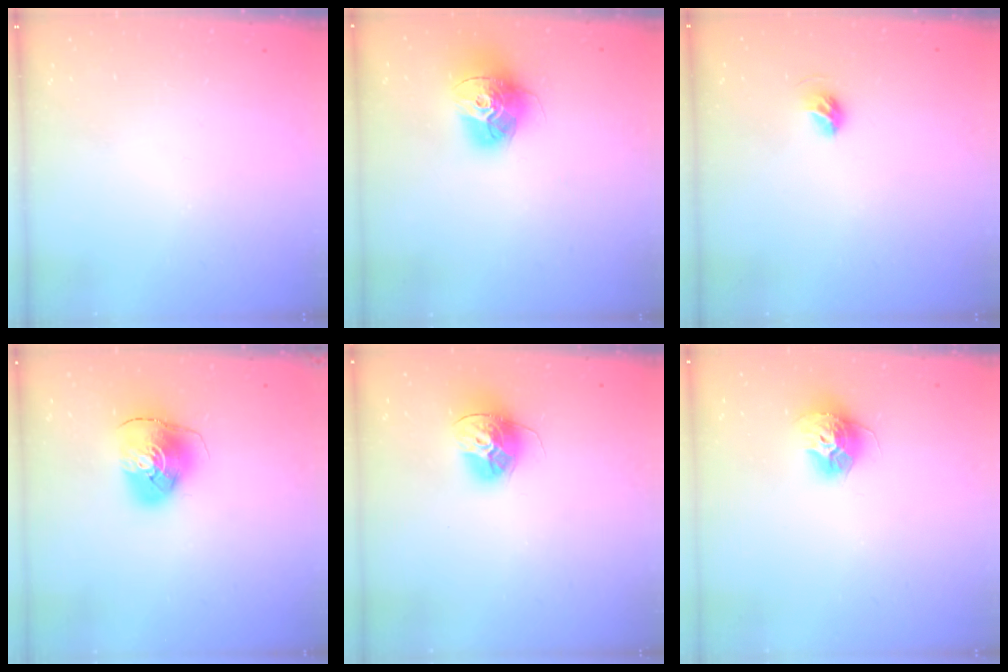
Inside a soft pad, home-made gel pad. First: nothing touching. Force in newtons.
{"total": 15.2, "press": 15.2, "slide": 1.3}
{"total": 5.3, "press": 5.2, "slide": 0.9}
{"total": 9.7, "press": 9.6, "slide": 1.4}
{"total": 15.0, "press": 14.9, "slide": 1.3}
{"total": 12.0, "press": 11.9, "slide": 1.1}